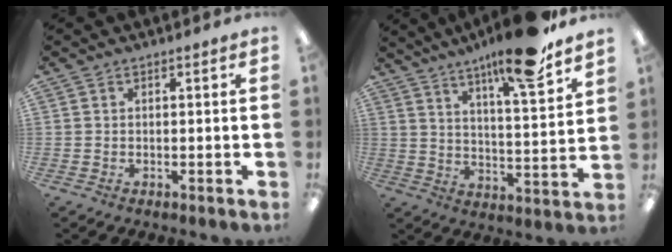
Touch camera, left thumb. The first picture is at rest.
{"total": 15.1, "force": [11.8, 2.0, 9.3], "torque": [-0.145, -0.072, 0.187]}